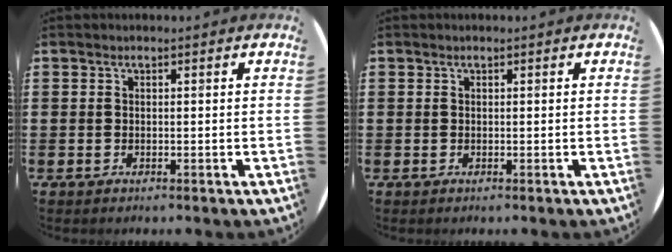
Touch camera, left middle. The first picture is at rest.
{"total": 0.0}